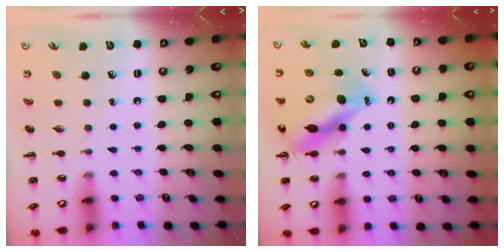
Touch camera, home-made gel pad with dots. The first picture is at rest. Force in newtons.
{"total": 11.9, "press": 11.5, "slide": 3.2}